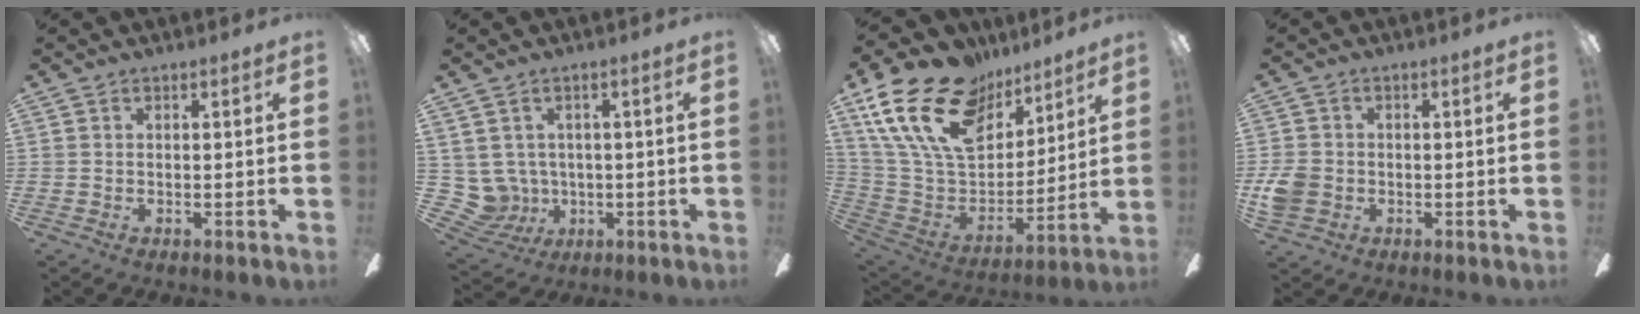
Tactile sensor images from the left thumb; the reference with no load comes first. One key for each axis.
{"total": 7.0, "fx": 1.6, "fy": 6.6, "fz": 1.3, "tx": -0.084, "ty": -0.014, "tz": 0.037}
{"total": 24.3, "fx": 14.6, "fy": 14.1, "fz": 13.3, "tx": -0.269, "ty": -0.077, "tz": 0.268}
{"total": 5.7, "fx": -1.2, "fy": 4.7, "fz": 2.9, "tx": -0.059, "ty": 0.010, "tz": -0.022}